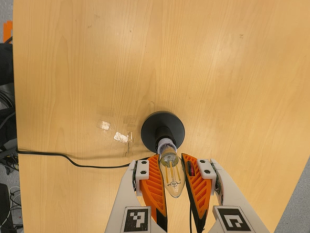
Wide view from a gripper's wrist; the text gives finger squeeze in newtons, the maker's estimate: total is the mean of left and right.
{"total": 20.9, "left": 23.1, "right": 18.6}